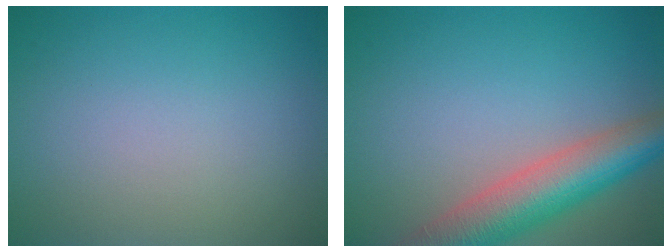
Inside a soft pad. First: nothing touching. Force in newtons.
{"total": 7.6, "press": 7.6, "slide": 0.3}